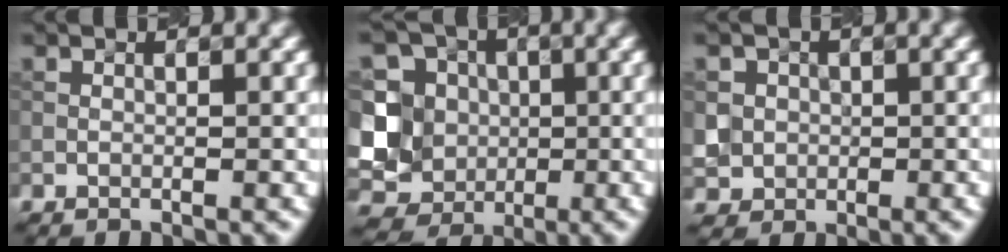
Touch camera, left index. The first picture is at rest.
{"total": 13.4, "force": [-0.5, 12.3, 5.3], "torque": [-0.155, 0.022, -0.024]}
{"total": 3.4, "force": [0.3, 3.3, 0.7], "torque": [-0.014, 0.004, 0.005]}